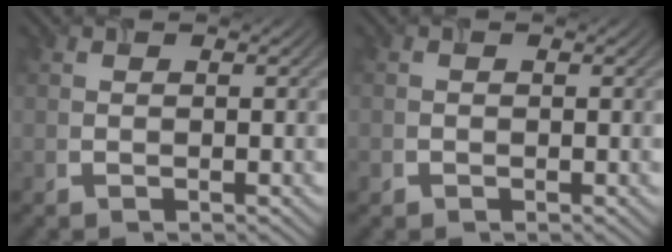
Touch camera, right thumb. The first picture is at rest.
{"total": 0.7, "force": [-0.4, 0.6, 0.0], "torque": [0.002, -0.007, -0.008]}